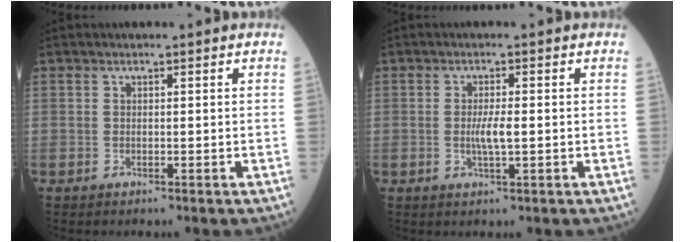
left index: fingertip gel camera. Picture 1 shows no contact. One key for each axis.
{"total": 2.8, "fx": -0.4, "fy": 0.2, "fz": 2.8, "tx": -0.055, "ty": -0.007, "tz": -0.008}